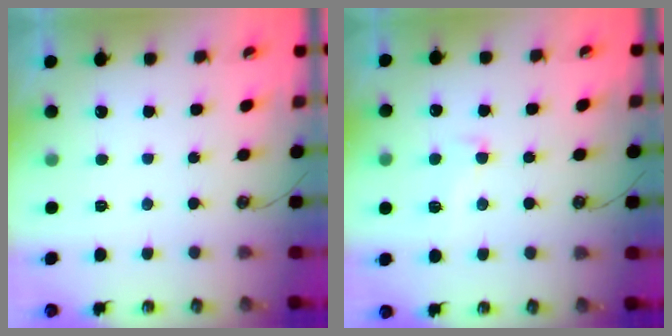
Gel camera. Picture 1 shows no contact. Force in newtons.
{"total": 1.8, "press": 1.5, "slide": 1.0}